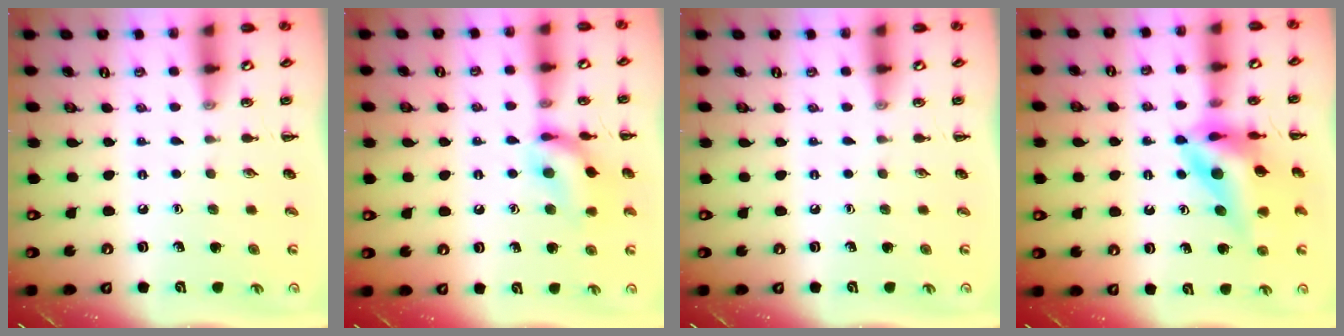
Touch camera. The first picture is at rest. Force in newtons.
{"total": 13.6, "press": 13.5, "slide": 1.5}
{"total": 0.0}
{"total": 13.0, "press": 12.6, "slide": 3.1}